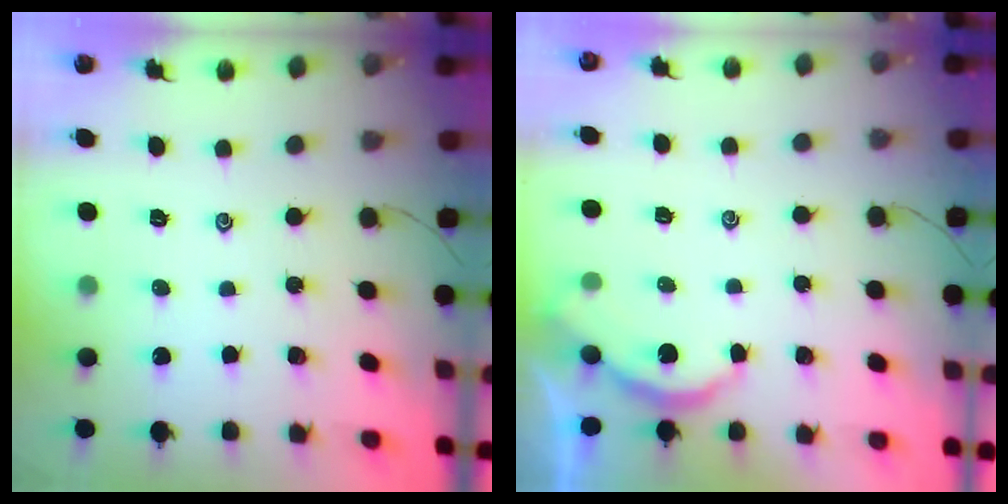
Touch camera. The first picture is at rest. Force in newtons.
{"total": 2.6, "press": 2.6, "slide": 0.2}